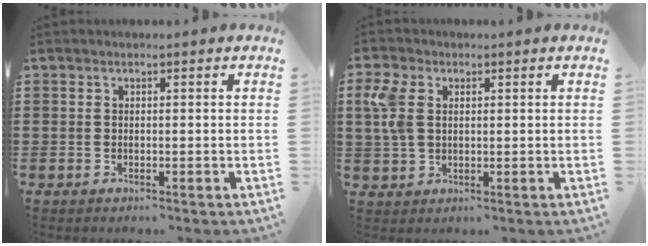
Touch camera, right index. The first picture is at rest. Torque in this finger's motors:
{"motor_torque": [0.21, 0.02, 0.16, 0.15]}